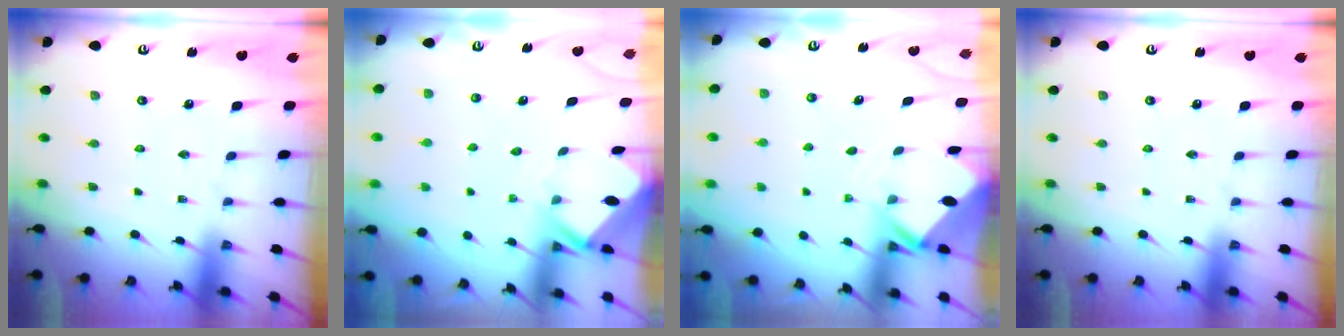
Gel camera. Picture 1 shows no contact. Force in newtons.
{"total": 2.8, "press": 2.8, "slide": 0.2}
{"total": 3.4, "press": 3.4, "slide": 0.2}
{"total": 0.0}